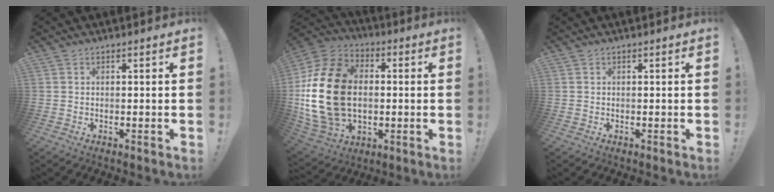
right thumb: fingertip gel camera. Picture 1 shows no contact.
{"total": 24.9, "force": [0.2, 17.8, 17.4], "torque": [-0.338, 0.024, 0.015]}
{"total": 0.0}